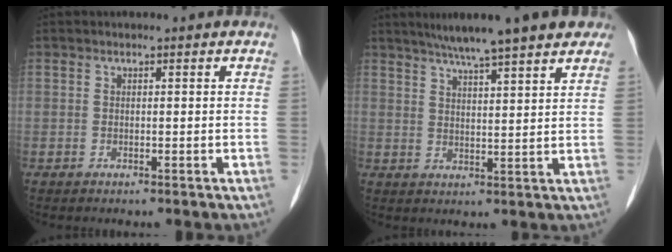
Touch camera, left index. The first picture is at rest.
{"total": 12.6, "force": [10.2, 1.5, 7.3], "torque": [-0.104, 0.028, 0.135]}